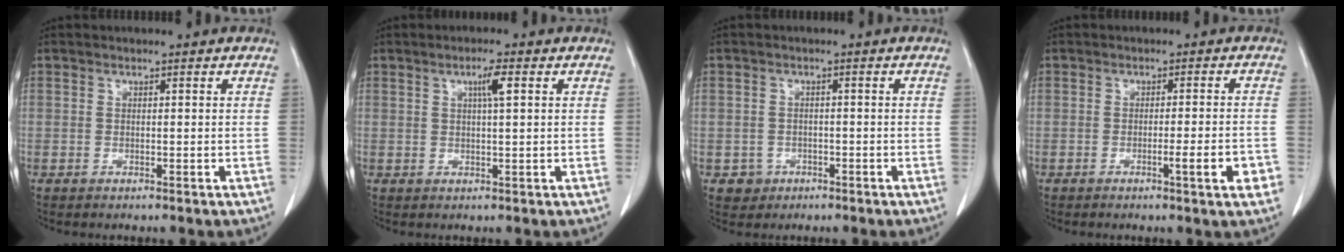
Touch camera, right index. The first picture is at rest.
{"total": 2.9, "force": [1.1, 0.0, 2.7], "torque": [-0.048, 0.001, 0.017]}
{"total": 2.6, "force": [-1.1, 2.3, 0.0], "torque": [0.003, 0.010, -0.013]}
{"total": 5.0, "force": [-2.0, 0.0, 4.6], "torque": [-0.058, -0.005, -0.028]}